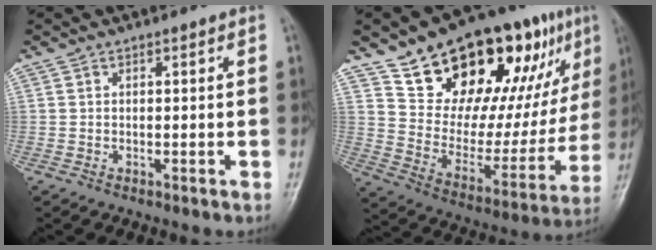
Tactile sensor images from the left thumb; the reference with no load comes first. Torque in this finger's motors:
{"motor_torque": [0.91, 0.94, 1.61, -1.16, 0.17]}